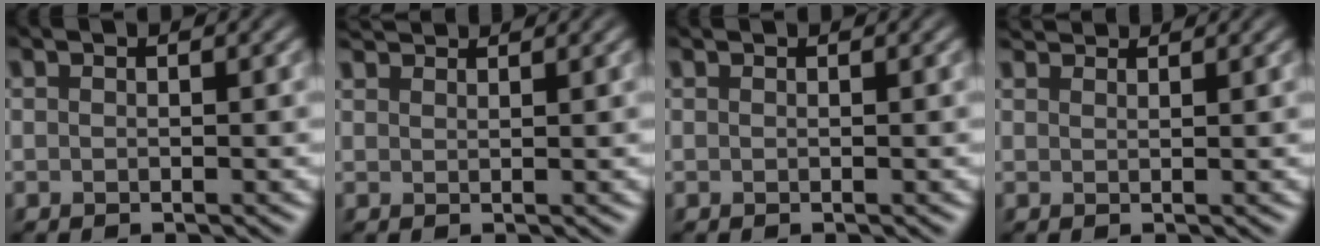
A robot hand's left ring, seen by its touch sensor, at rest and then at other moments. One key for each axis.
{"total": 2.9, "fx": 2.8, "fy": 0.3, "fz": 0.7, "tx": -0.012, "ty": 0.007, "tz": 0.036}
{"total": 0.0}
{"total": 3.2, "fx": 3.0, "fy": 0.6, "fz": 0.9, "tx": -0.020, "ty": 0.002, "tz": 0.043}